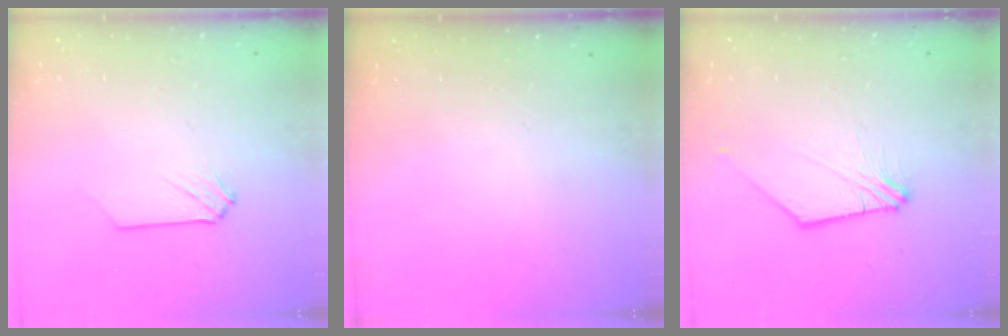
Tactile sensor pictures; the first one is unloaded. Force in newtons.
{"total": 0.0}
{"total": 1.6, "press": 1.6, "slide": 0.1}